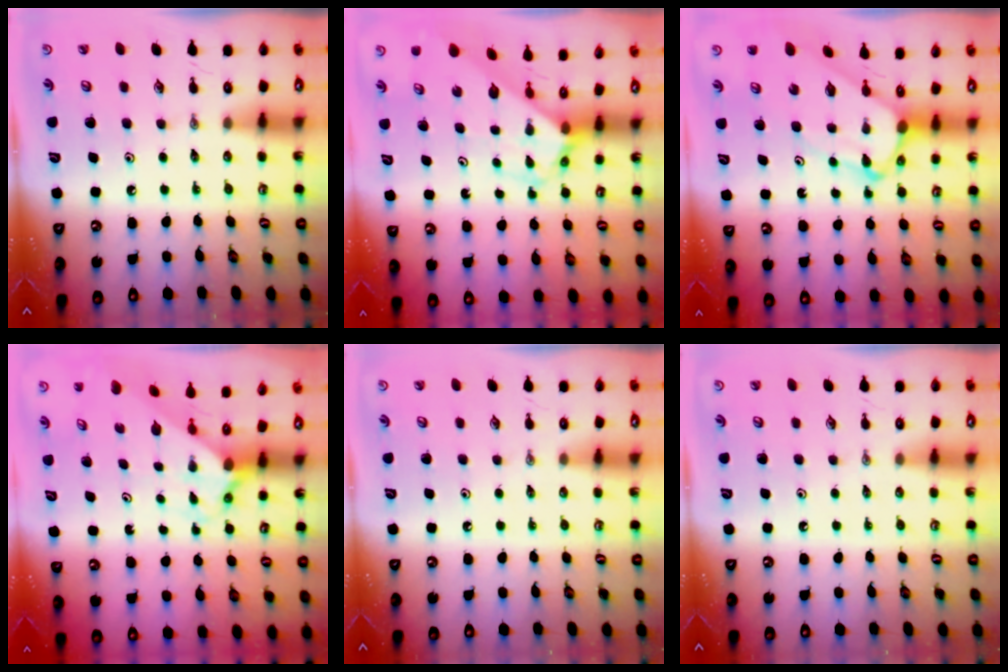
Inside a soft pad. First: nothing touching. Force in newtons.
{"total": 2.8, "press": 2.8, "slide": 0.2}
{"total": 5.8, "press": 5.8, "slide": 0.5}
{"total": 1.2, "press": 1.2, "slide": 0.1}
{"total": 0.0}
{"total": 0.0}